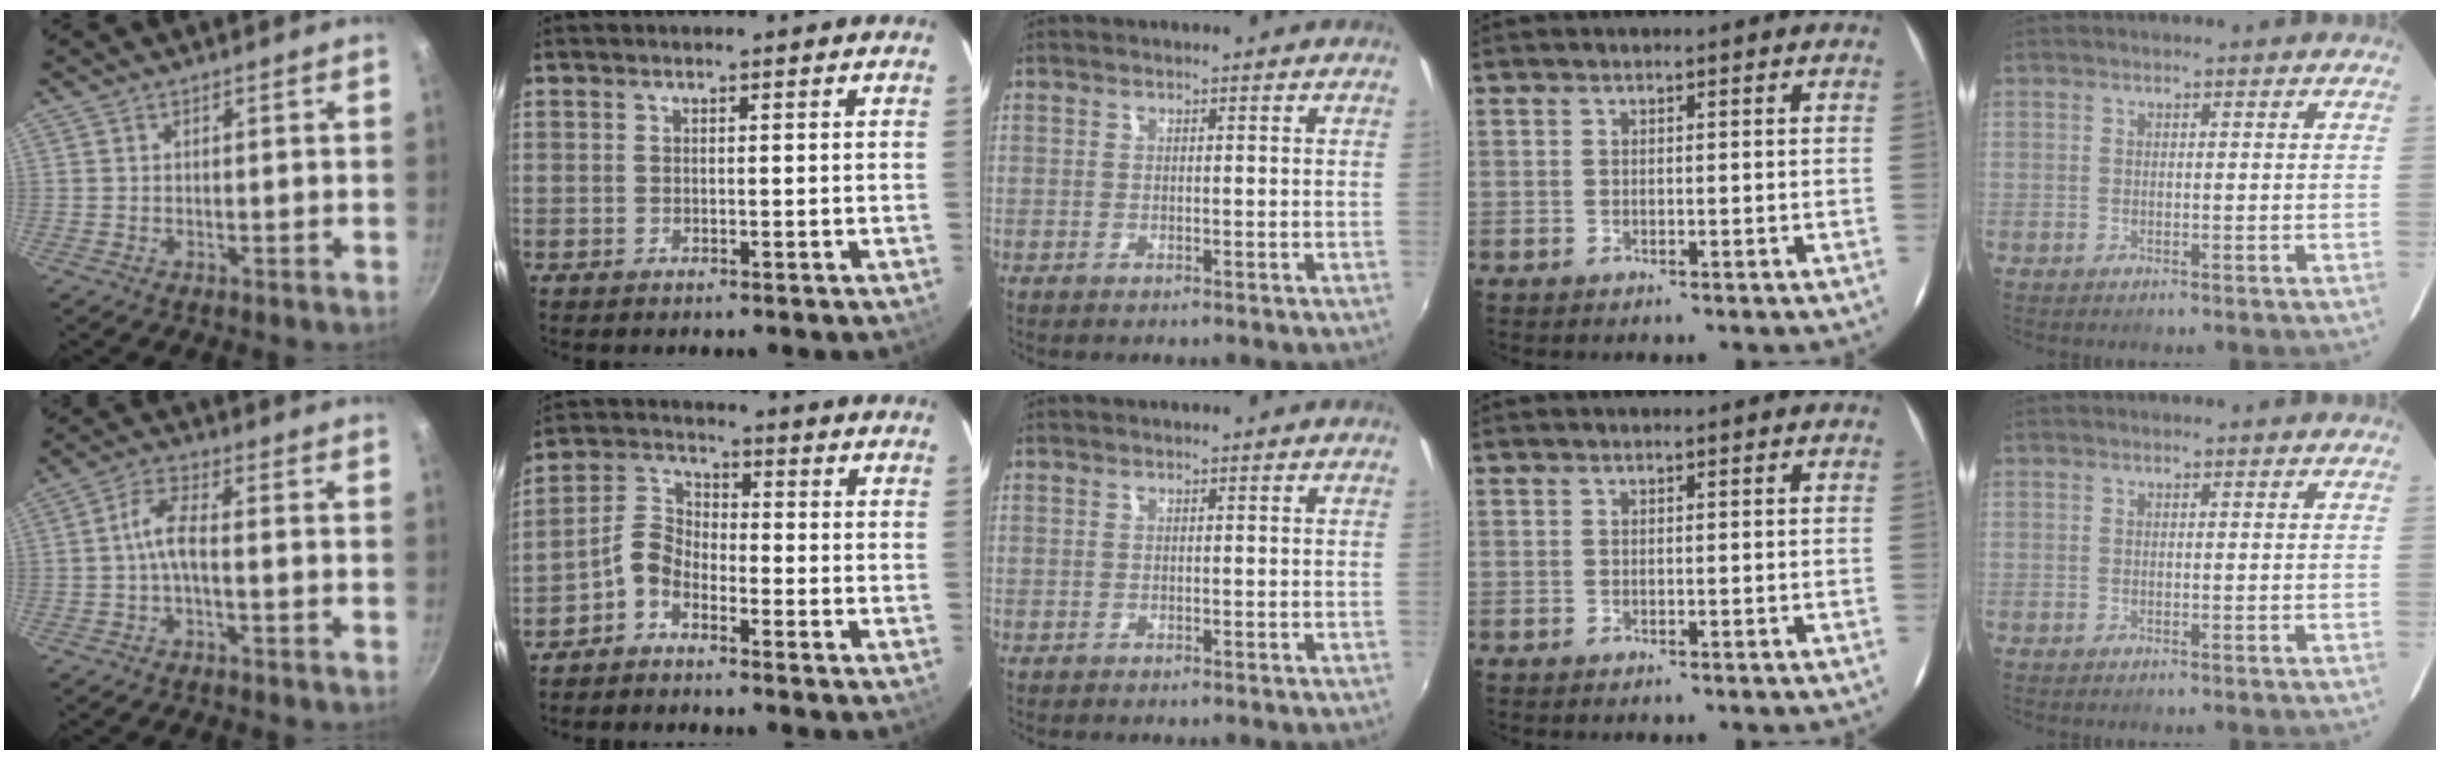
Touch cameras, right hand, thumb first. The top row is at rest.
{"thumb": {"total": 5.1, "force": [-1.5, 1.7, 4.5], "torque": [-0.103, 0.024, -0.036]}, "index": {"total": 5.1, "force": [-3.6, 2.7, 2.4], "torque": [-0.058, 0.019, -0.082]}}